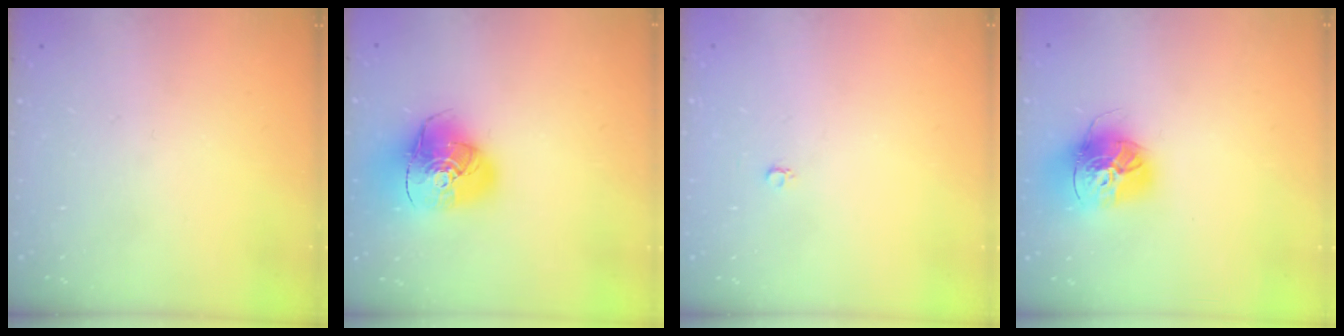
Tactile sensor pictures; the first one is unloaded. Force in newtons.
{"total": 15.6, "press": 15.4, "slide": 2.4}
{"total": 2.6, "press": 2.6, "slide": 0.3}
{"total": 16.8, "press": 16.7, "slide": 1.5}